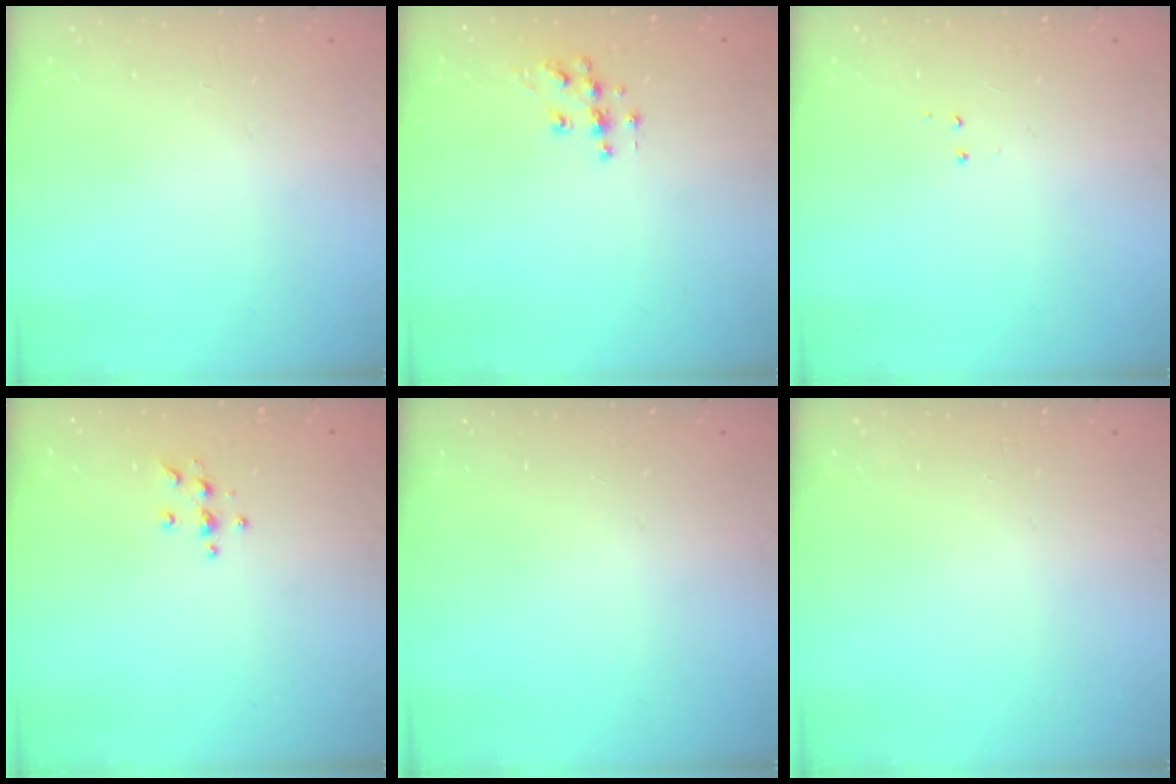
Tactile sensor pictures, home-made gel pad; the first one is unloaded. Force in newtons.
{"total": 7.3, "press": 7.3, "slide": 0.2}
{"total": 4.0, "press": 4.0, "slide": 0.4}
{"total": 4.3, "press": 4.3, "slide": 0.5}
{"total": 0.0}
{"total": 0.6, "press": 0.0, "slide": 0.6}